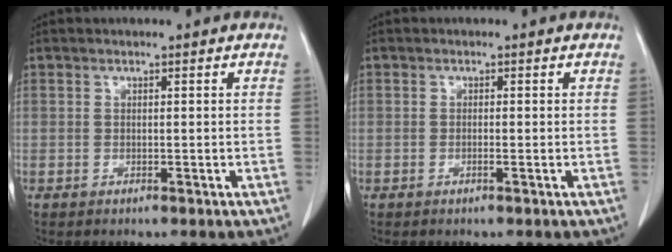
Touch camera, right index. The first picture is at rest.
{"total": 0.6, "force": [-0.3, -0.1, 0.6], "torque": [-0.013, -0.001, -0.005]}